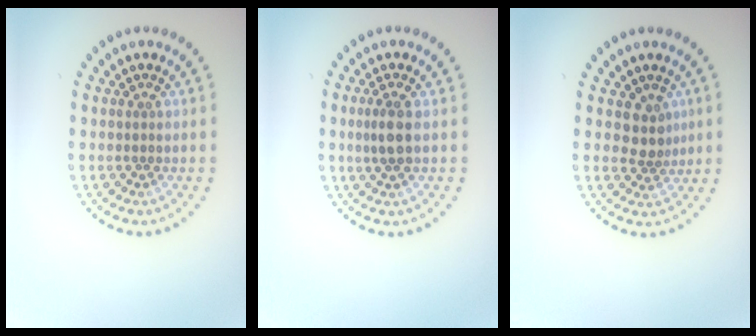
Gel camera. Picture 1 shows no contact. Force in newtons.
{"total": 2.0, "press": 1.8, "slide": 0.9}
{"total": 2.2, "press": 1.7, "slide": 1.4}